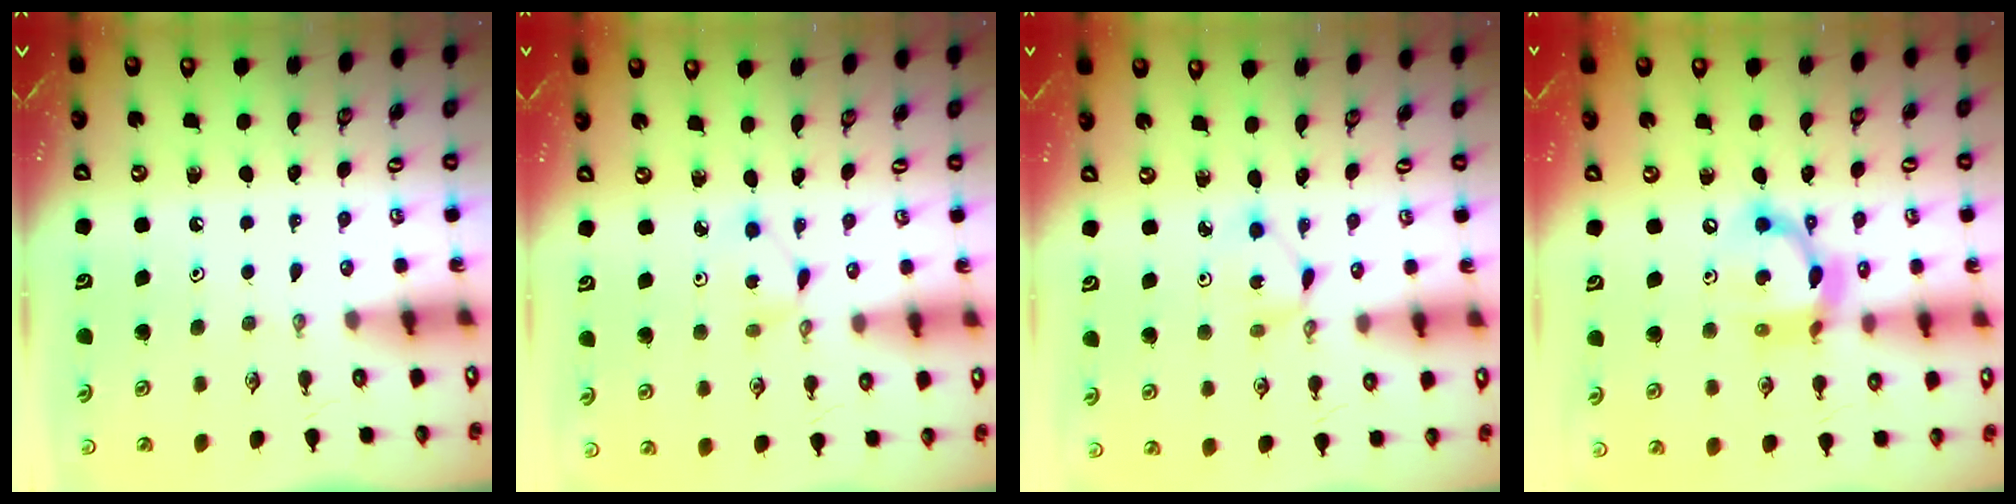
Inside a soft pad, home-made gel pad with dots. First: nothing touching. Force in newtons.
{"total": 2.8, "press": 2.8, "slide": 0.3}
{"total": 2.6, "press": 2.6, "slide": 0.1}
{"total": 13.2, "press": 13.2, "slide": 0.4}